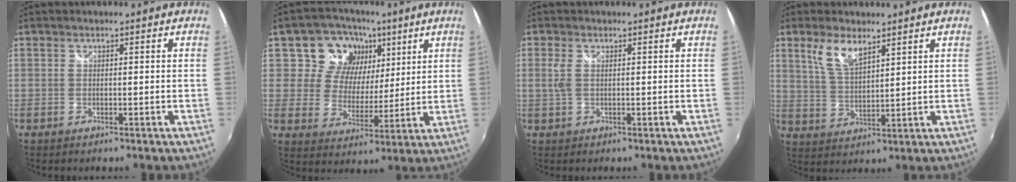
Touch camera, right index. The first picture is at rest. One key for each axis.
{"total": 11.4, "fx": 5.6, "fy": 9.2, "fz": 3.6, "tx": -0.063, "ty": 0.002, "tz": 0.089}
{"total": 2.2, "fx": 0.4, "fy": 1.0, "fz": 1.9, "tx": -0.041, "ty": -0.001, "tz": 0.007}
{"total": 6.8, "fx": 4.3, "fy": 2.4, "fz": 4.6, "tx": -0.092, "ty": 0.002, "tz": 0.090}